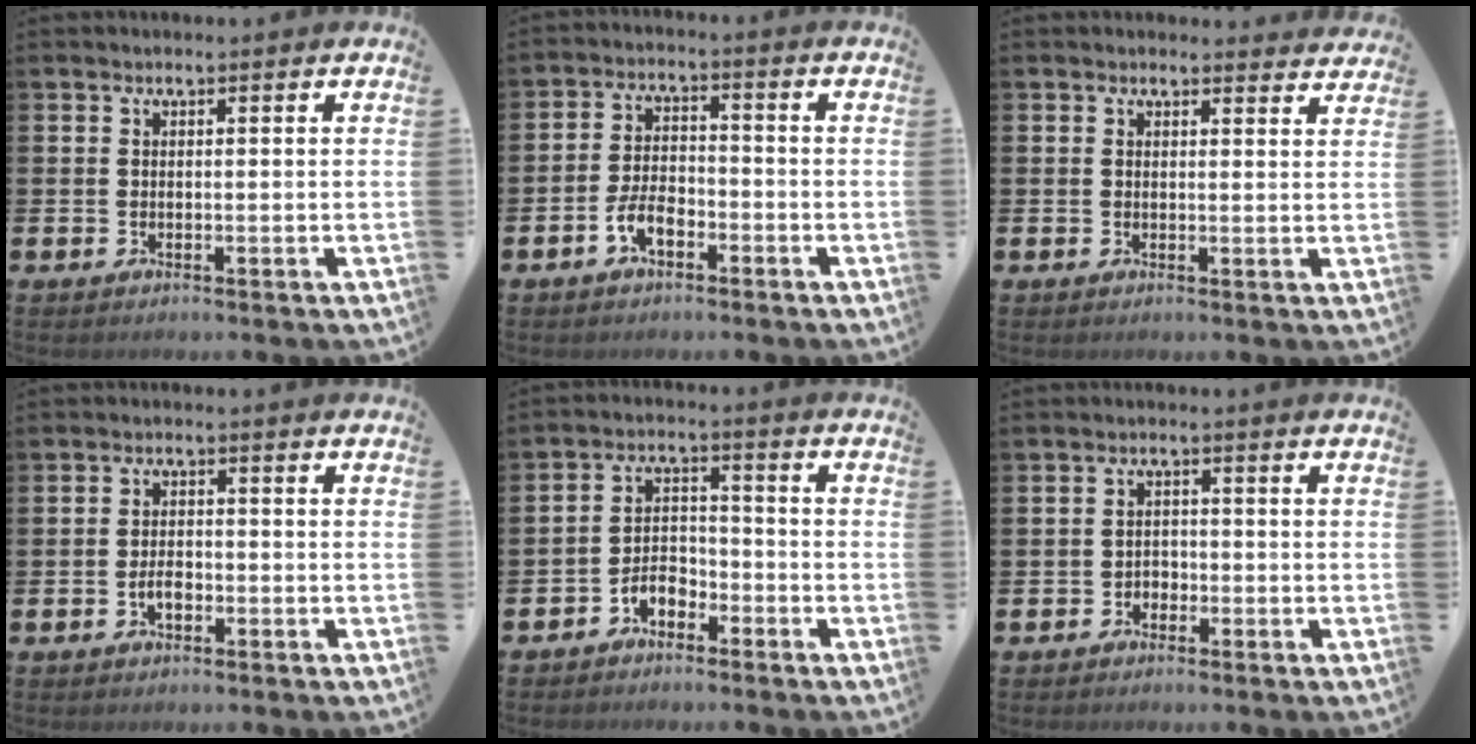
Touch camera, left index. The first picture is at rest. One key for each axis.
{"total": 4.3, "fx": -2.4, "fy": 2.1, "fz": 2.9, "tx": -0.065, "ty": 0.004, "tz": -0.048}
{"total": 1.6, "fx": 1.6, "fy": 0.4, "fz": -0.1, "tx": 0.010, "ty": -0.007, "tz": 0.027}
{"total": 2.3, "fx": -0.8, "fy": 1.2, "fz": 1.8, "tx": -0.028, "ty": 0.001, "tz": -0.017}
{"total": 3.8, "fx": -2.9, "fy": 2.0, "fz": 1.5, "tx": -0.031, "ty": 0.011, "tz": -0.059}
{"total": 1.7, "fx": -1.3, "fy": 1.1, "fz": 0.2, "tx": -0.009, "ty": 0.003, "tz": -0.028}